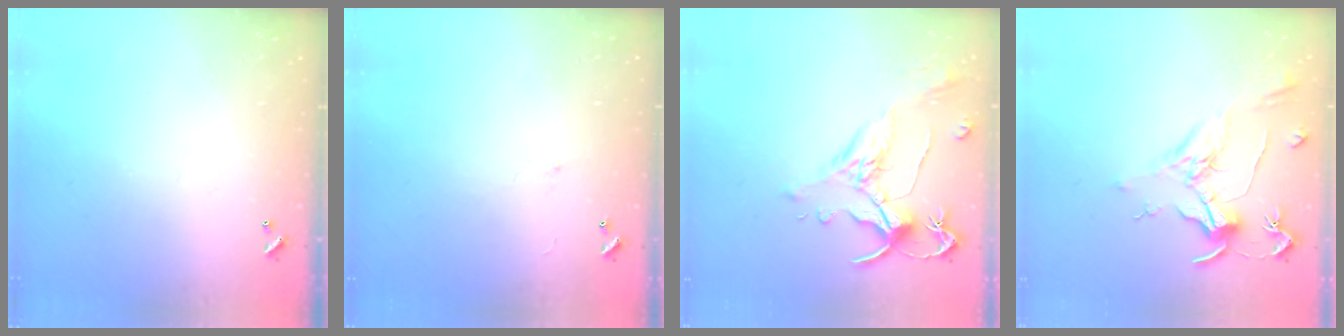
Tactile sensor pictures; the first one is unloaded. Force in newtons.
{"total": 0.6, "press": 0.0, "slide": 0.6}
{"total": 1.5, "press": 1.0, "slide": 1.1}
{"total": 2.0, "press": 1.8, "slide": 0.8}